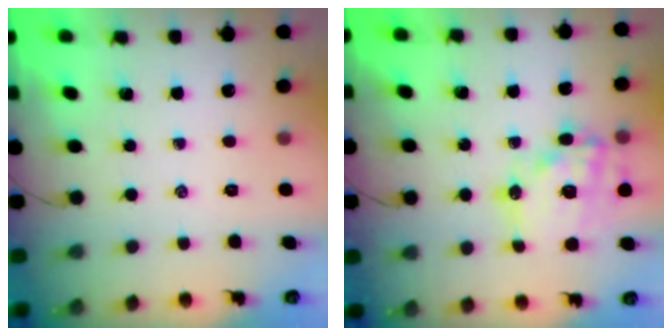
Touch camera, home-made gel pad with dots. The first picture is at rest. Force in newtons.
{"total": 17.7, "press": 17.3, "slide": 3.8}